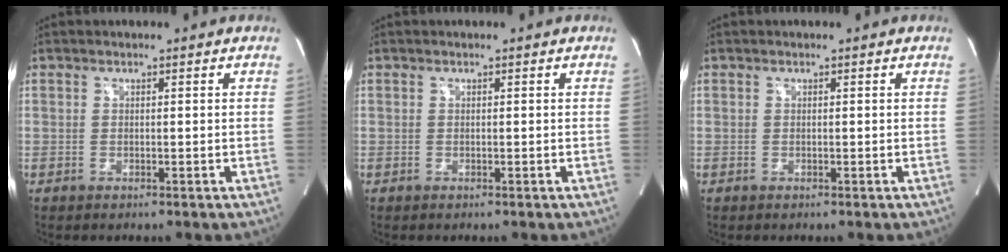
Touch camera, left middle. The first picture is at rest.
{"total": 0.0}
{"total": 0.0}